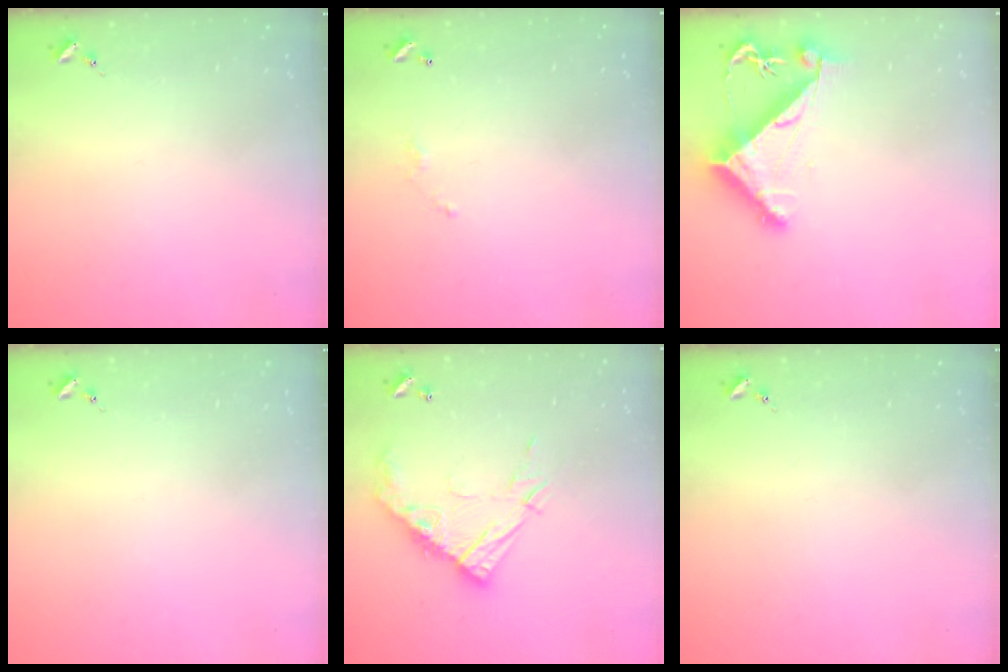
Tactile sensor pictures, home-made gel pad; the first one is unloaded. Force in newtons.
{"total": 3.9, "press": 3.9, "slide": 0.1}
{"total": 8.0, "press": 8.0, "slide": 0.7}
{"total": 0.0}
{"total": 12.5, "press": 12.5, "slide": 1.0}
{"total": 0.0}